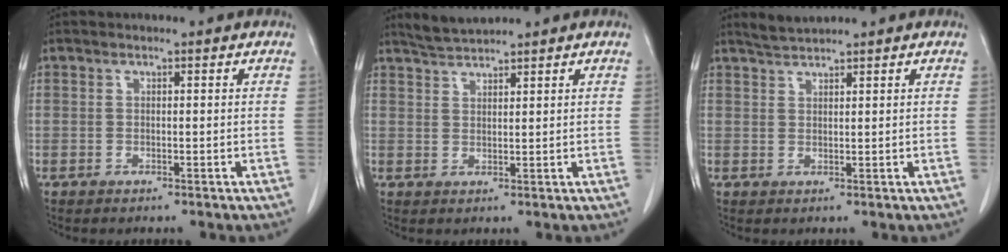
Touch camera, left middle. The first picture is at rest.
{"total": 2.7, "force": [2.6, -0.4, 0.1], "torque": [-0.009, 0.006, 0.057]}
{"total": 2.0, "force": [1.9, -0.4, 0.1], "torque": [-0.006, 0.004, 0.044]}